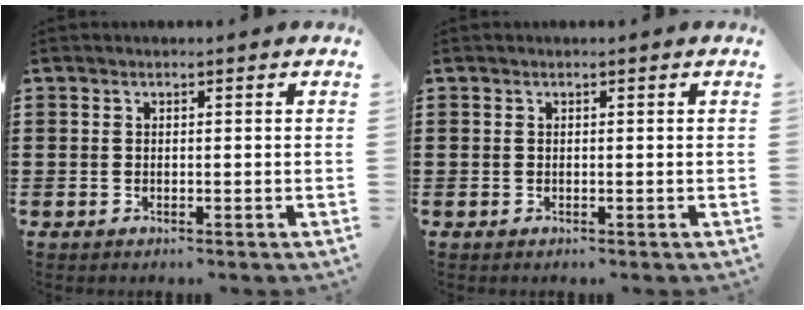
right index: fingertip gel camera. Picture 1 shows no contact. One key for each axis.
{"total": 0.0}